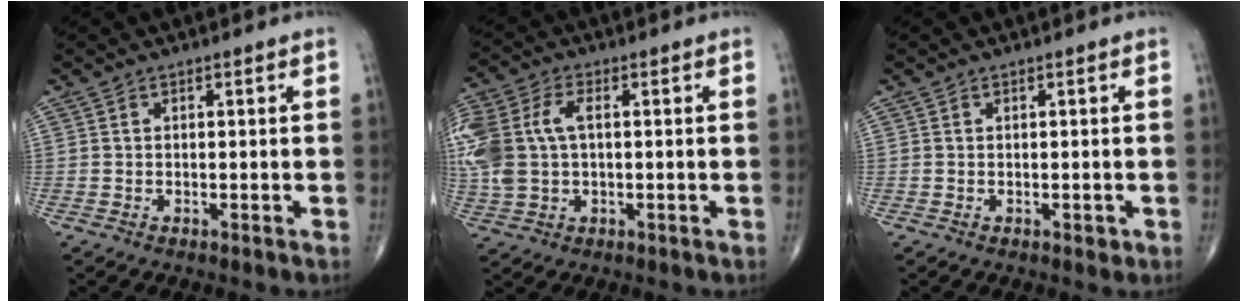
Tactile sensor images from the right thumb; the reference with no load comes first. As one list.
[{"total": 15.2, "force": [1.6, 9.8, 11.5], "torque": [-0.306, 0.014, 0.034]}, {"total": 0.7, "force": [-0.1, 0.5, 0.5], "torque": [-0.003, -0.001, -0.001]}]